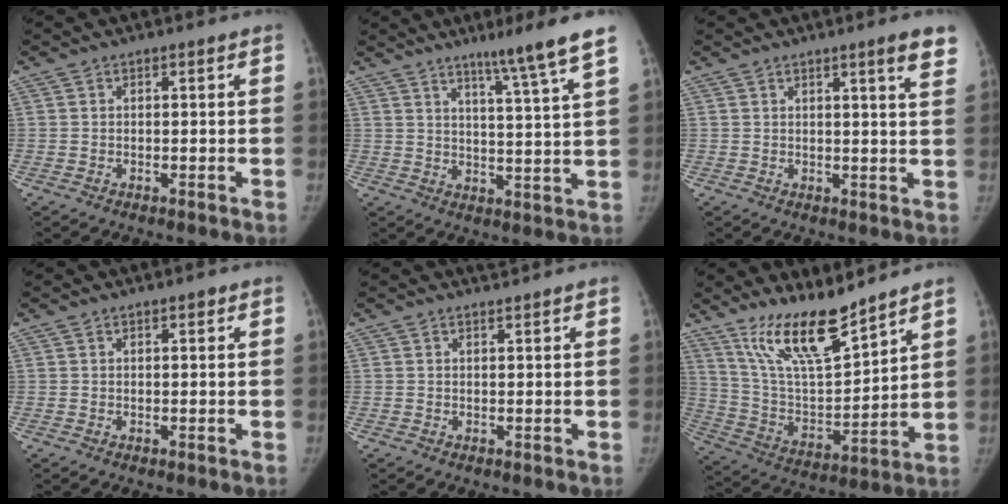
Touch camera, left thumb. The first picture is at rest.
{"total": 9.6, "force": [6.6, -0.9, 6.9], "torque": [-0.098, -0.042, 0.099]}
{"total": 5.4, "force": [3.6, 0.1, 4.0], "torque": [-0.041, -0.016, 0.041]}
{"total": 0.7, "force": [0.5, 0.3, 0.4], "torque": [-0.001, 0.001, 0.007]}
{"total": 1.3, "force": [1.3, -0.2, 0.0], "torque": [0.003, -0.009, 0.023]}
{"total": 15.5, "force": [12.2, 3.4, 9.0], "torque": [-0.136, -0.073, 0.237]}